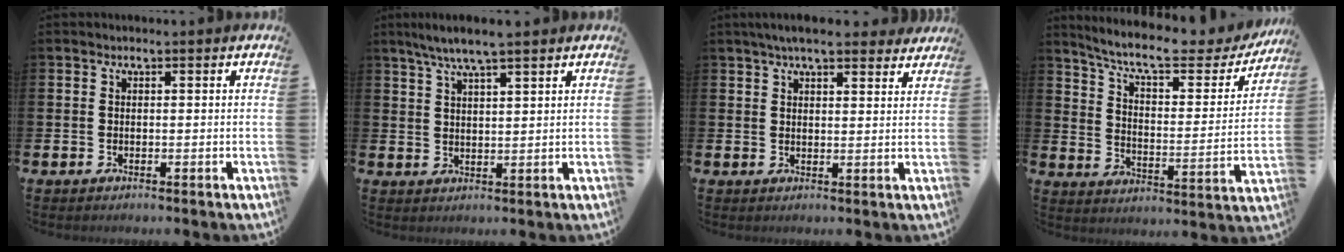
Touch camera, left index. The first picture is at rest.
{"total": 5.4, "force": [4.7, 0.3, 2.7], "torque": [-0.058, -0.011, 0.082]}
{"total": 5.4, "force": [4.9, 1.1, 2.1], "torque": [-0.040, -0.016, 0.086]}
{"total": 9.9, "force": [8.5, 2.2, 4.6], "torque": [-0.109, -0.056, 0.139]}